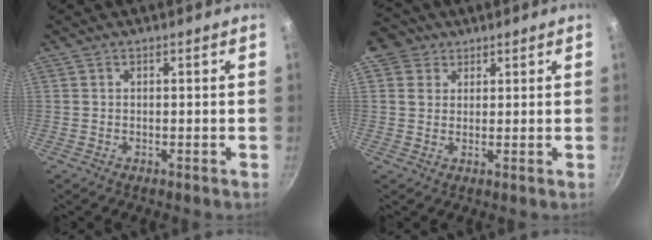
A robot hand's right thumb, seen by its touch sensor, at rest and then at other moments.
{"total": 5.7, "force": [2.7, 4.7, 1.7], "torque": [0.003, 0.002, 0.037]}